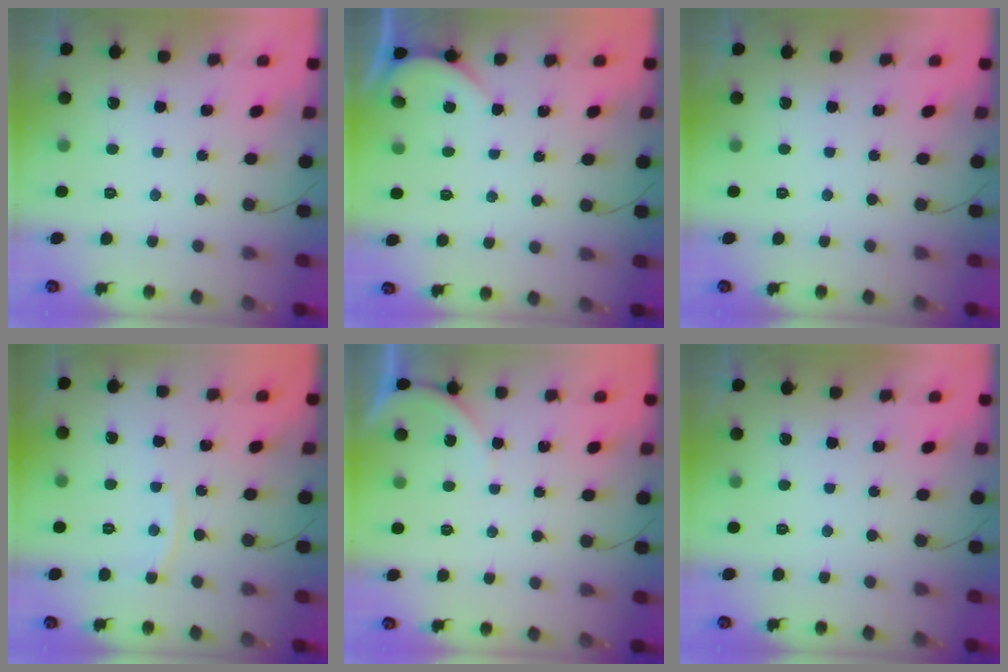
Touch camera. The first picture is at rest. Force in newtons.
{"total": 0.6, "press": 0.6, "slide": 0.1}
{"total": 0.0}
{"total": 4.7, "press": 4.7, "slide": 0.2}
{"total": 3.0, "press": 3.0, "slide": 0.3}
{"total": 0.0}